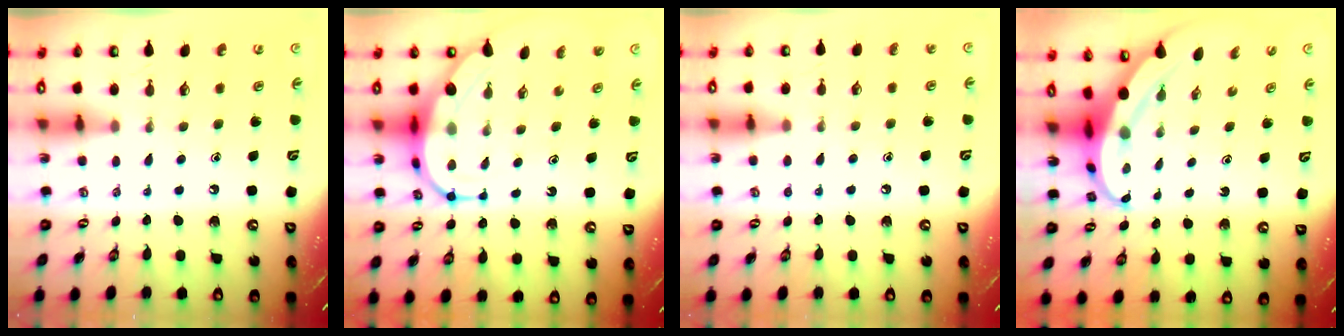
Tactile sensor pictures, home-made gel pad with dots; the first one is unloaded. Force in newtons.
{"total": 10.6, "press": 10.5, "slide": 1.1}
{"total": 5.0, "press": 5.0, "slide": 0.6}
{"total": 5.3, "press": 5.2, "slide": 0.5}